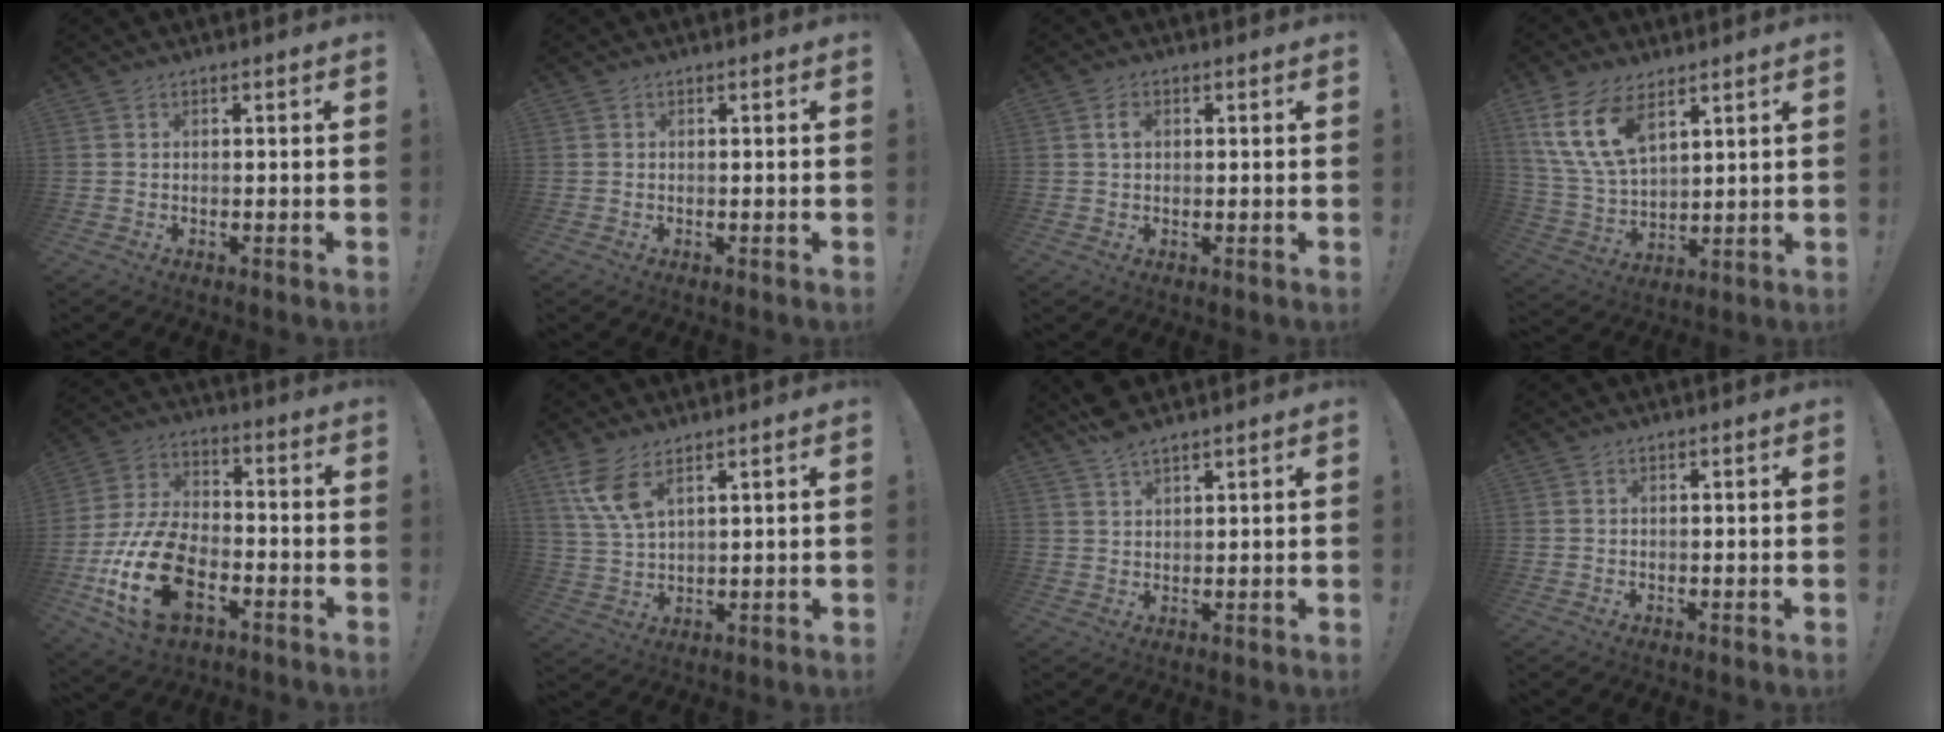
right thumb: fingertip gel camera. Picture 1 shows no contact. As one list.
[{"total": 0.0}, {"total": 2.4, "force": [0.7, 1.3, 1.9], "torque": [-0.032, 0.001, 0.009]}, {"total": 14.4, "force": [8.1, 7.4, 9.3], "torque": [-0.213, -0.030, 0.155]}, {"total": 21.6, "force": [-8.1, 12.8, 15.4], "torque": [-0.286, 0.046, -0.130]}, {"total": 8.3, "force": [5.1, 3.1, 5.8], "torque": [-0.120, -0.018, 0.095]}, {"total": 5.0, "force": [4.2, 1.6, 2.3], "torque": [-0.043, -0.023, 0.078]}, {"total": 0.0}]